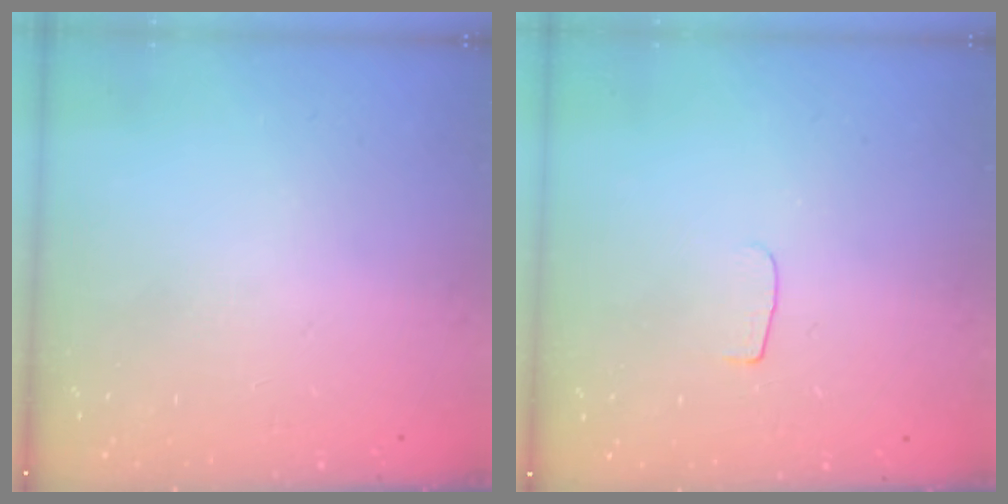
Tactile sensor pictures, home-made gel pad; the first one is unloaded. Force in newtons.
{"total": 3.3, "press": 3.3, "slide": 0.3}